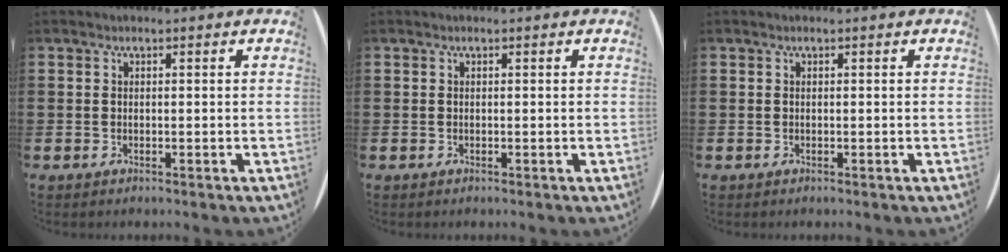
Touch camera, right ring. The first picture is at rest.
{"total": 0.0}
{"total": 0.0}